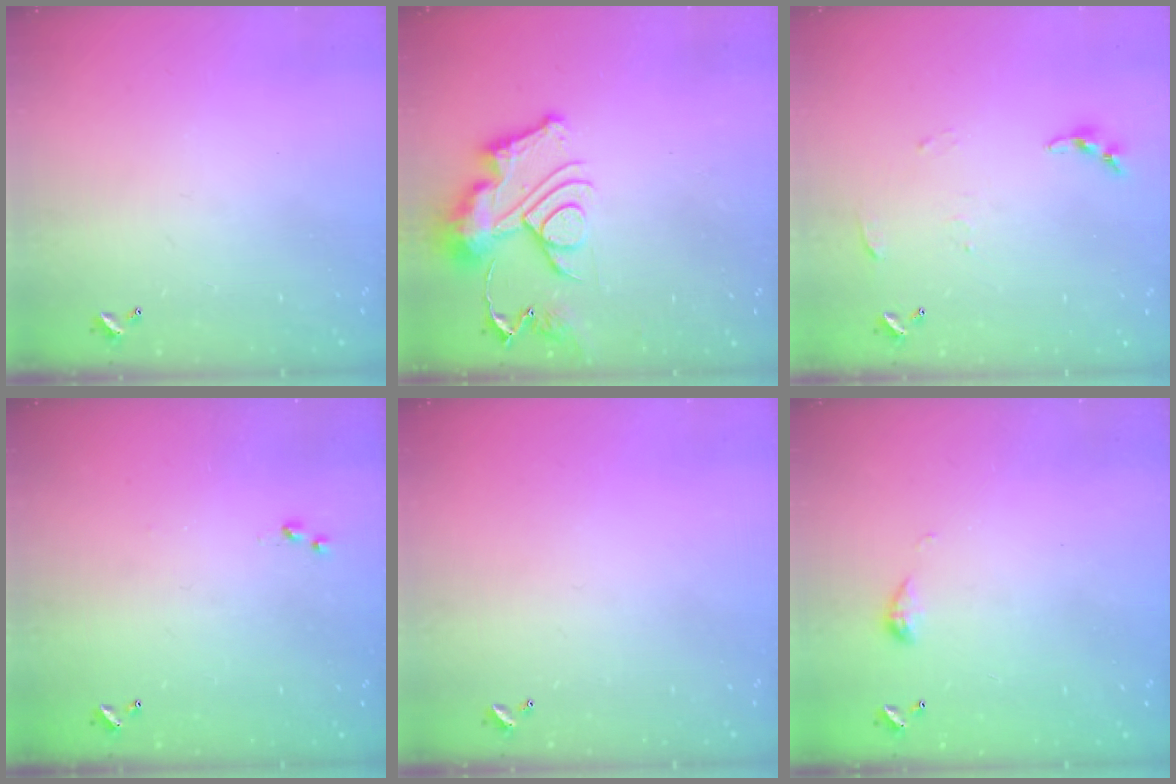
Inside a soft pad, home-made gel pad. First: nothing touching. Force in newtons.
{"total": 13.4, "press": 13.4, "slide": 1.4}
{"total": 4.6, "press": 4.6, "slide": 0.5}
{"total": 3.0, "press": 3.0, "slide": 0.4}
{"total": 0.0}
{"total": 4.0, "press": 4.0, "slide": 0.6}